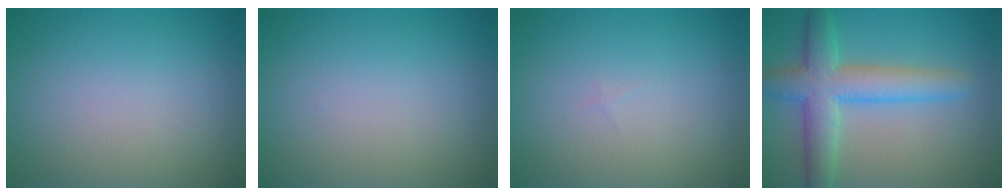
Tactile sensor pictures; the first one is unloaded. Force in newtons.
{"total": 0.0}
{"total": 0.0}
{"total": 6.1, "press": 6.0, "slide": 0.3}